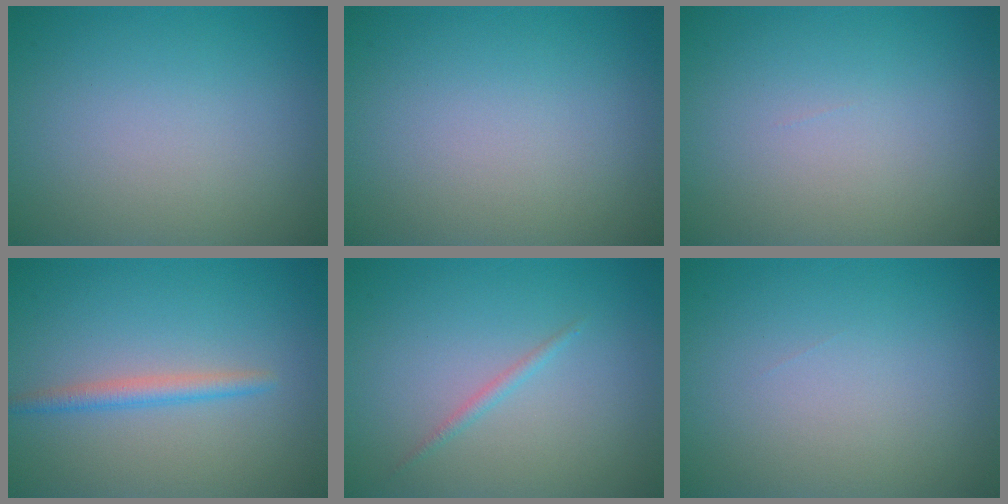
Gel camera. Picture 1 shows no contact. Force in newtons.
{"total": 0.0}
{"total": 0.0}
{"total": 1.9, "press": 1.9, "slide": 0.1}
{"total": 0.8, "press": 0.8, "slide": 0.0}
{"total": 0.0}